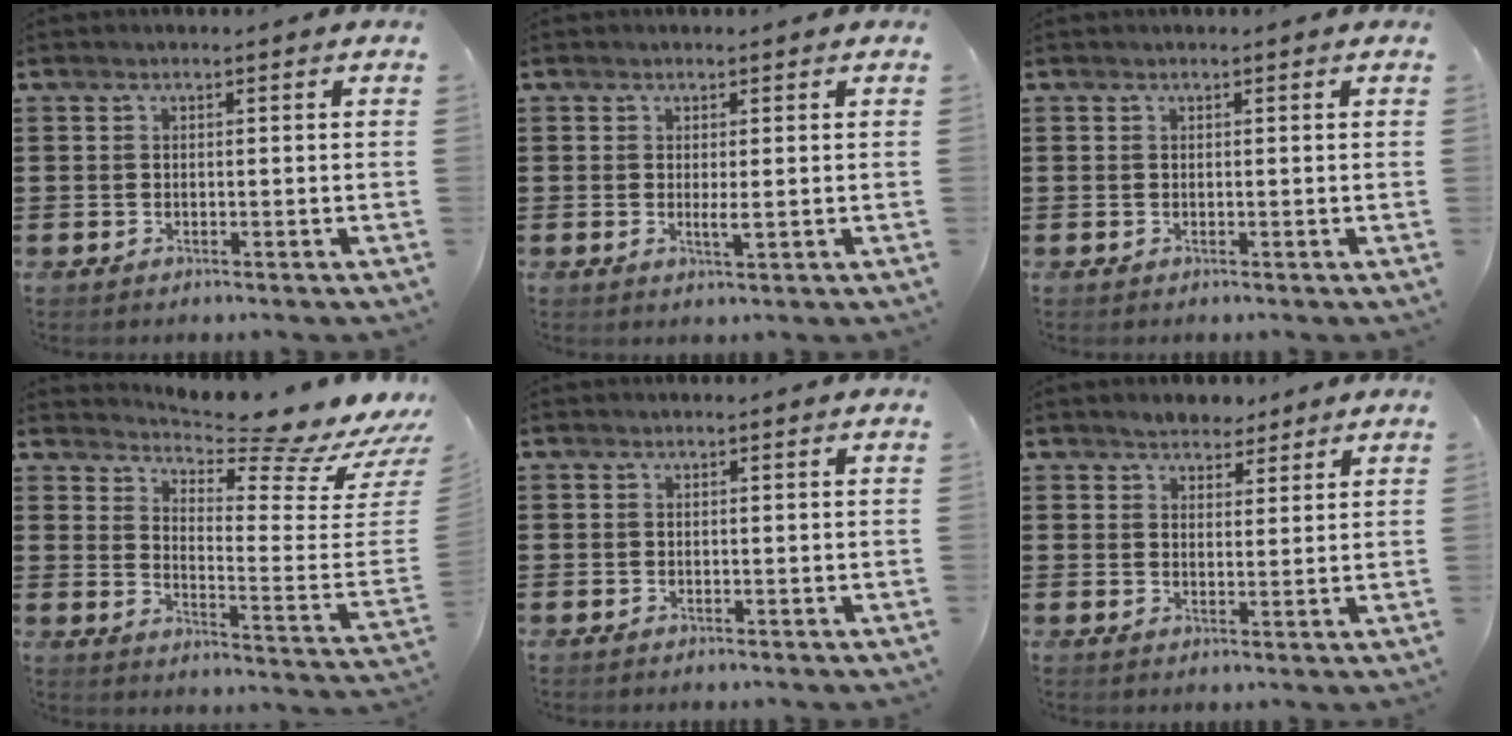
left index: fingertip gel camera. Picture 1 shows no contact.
{"total": 1.9, "force": [0.2, 0.2, 1.9], "torque": [-0.036, -0.004, 0.005]}
{"total": 0.0}
{"total": 7.0, "force": [6.0, 0.4, 3.6], "torque": [-0.067, -0.073, 0.095]}
{"total": 0.0}
{"total": 3.2, "force": [2.9, 1.2, 0.0], "torque": [-0.008, 0.004, 0.057]}